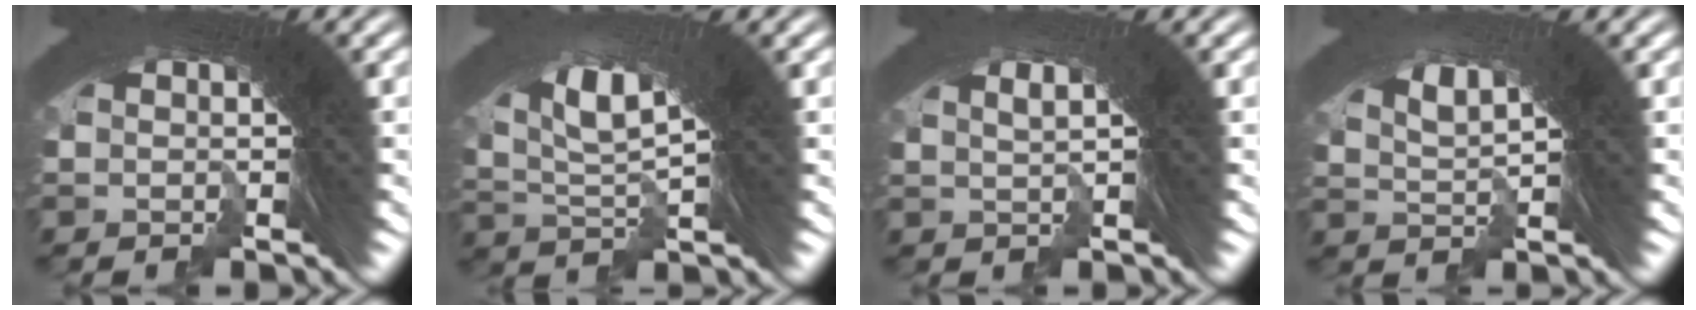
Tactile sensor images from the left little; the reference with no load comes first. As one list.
[{"total": 8.3, "force": [-0.2, 4.7, 6.8], "torque": [-0.154, -0.030, 0.008]}, {"total": 2.6, "force": [0.6, 1.6, 2.0], "torque": [-0.050, 0.003, 0.005]}, {"total": 5.3, "force": [1.1, 2.9, 4.3], "torque": [-0.101, -0.006, 0.017]}]